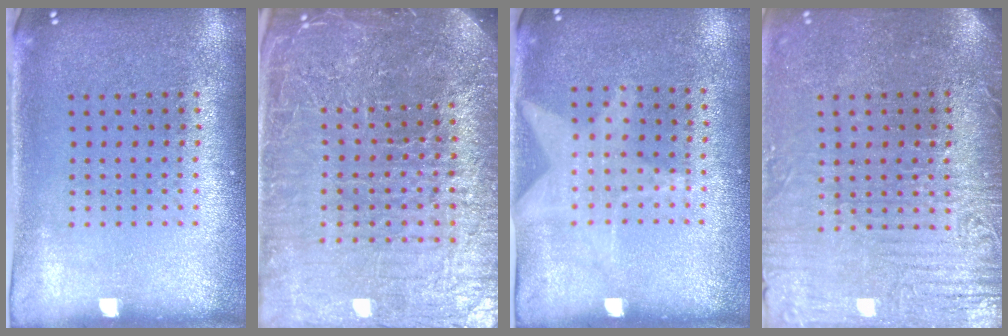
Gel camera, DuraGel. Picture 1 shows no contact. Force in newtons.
{"total": 6.3, "press": 5.6, "slide": 2.9}
{"total": 1.3, "press": 0.9, "slide": 0.9}
{"total": 4.1, "press": 3.8, "slide": 1.6}